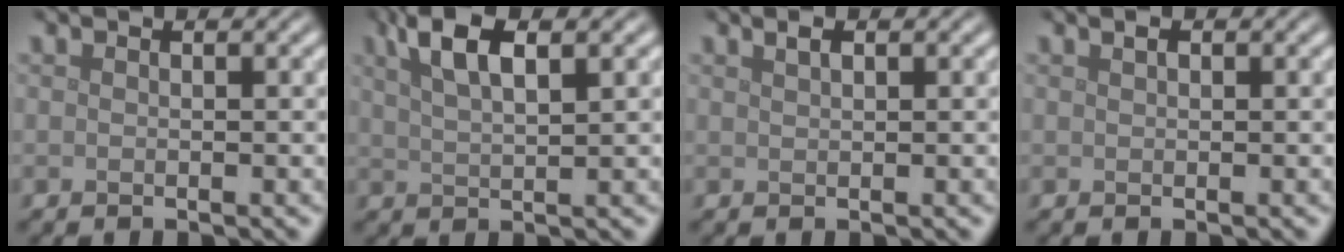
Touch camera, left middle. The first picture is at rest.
{"total": 4.9, "force": [2.6, 1.6, 3.9], "torque": [-0.072, 0.010, 0.046]}
{"total": 1.0, "force": [0.7, 0.3, 0.6], "torque": [-0.013, 0.003, 0.013]}
{"total": 0.6, "force": [0.4, 0.2, 0.3], "torque": [-0.007, 0.003, 0.006]}